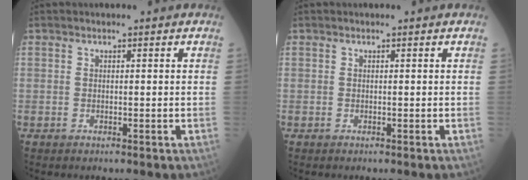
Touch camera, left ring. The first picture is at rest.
{"total": 0.0}